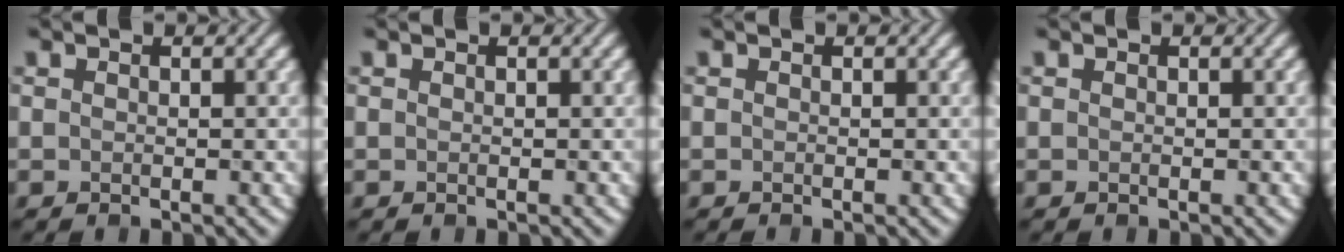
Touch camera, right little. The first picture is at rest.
{"total": 0.0}
{"total": 0.0}
{"total": 0.0}